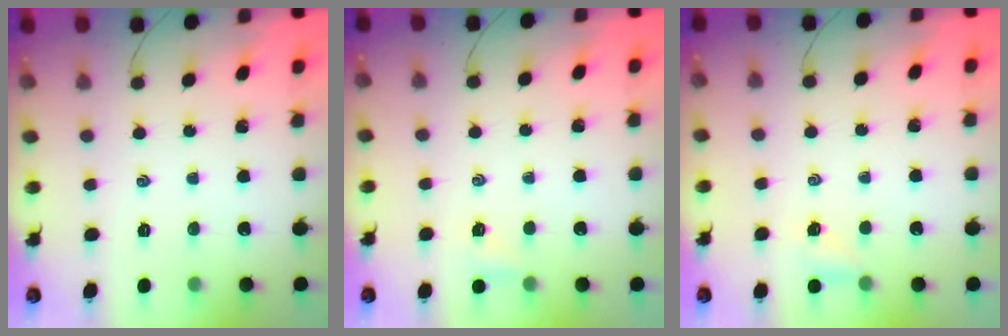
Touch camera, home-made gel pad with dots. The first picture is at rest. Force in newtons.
{"total": 1.7, "press": 1.7, "slide": 0.5}
{"total": 2.4, "press": 2.3, "slide": 0.9}